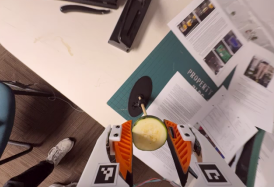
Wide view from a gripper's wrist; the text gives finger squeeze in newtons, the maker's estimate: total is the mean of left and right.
{"total": 9.0, "left": 9.4, "right": 8.7}